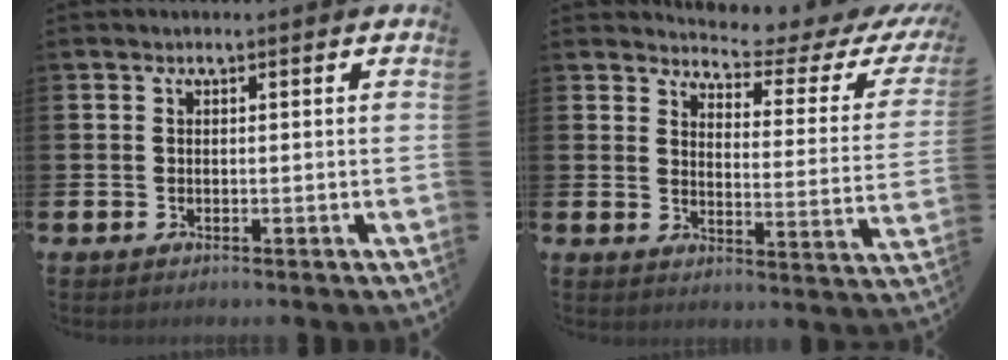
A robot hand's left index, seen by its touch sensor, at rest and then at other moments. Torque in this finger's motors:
{"motor_torque": [0.30, -0.42, 0.21, -0.01]}